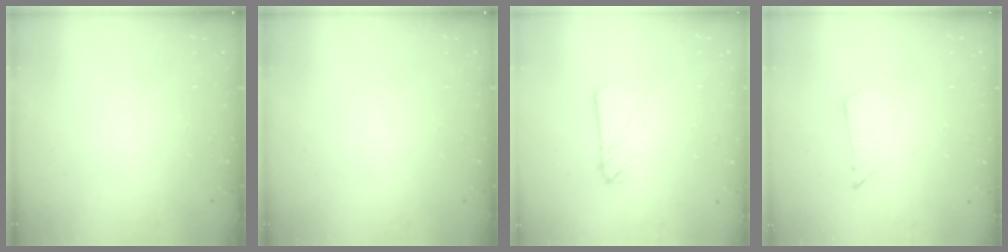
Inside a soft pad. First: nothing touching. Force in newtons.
{"total": 0.0}
{"total": 2.9, "press": 2.9, "slide": 0.4}
{"total": 2.6, "press": 2.6, "slide": 0.3}